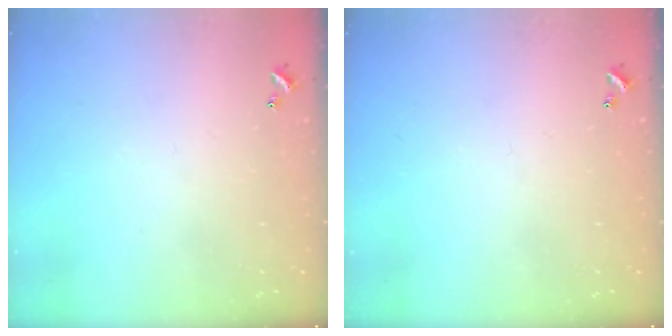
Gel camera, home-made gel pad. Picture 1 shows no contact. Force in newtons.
{"total": 0.0}